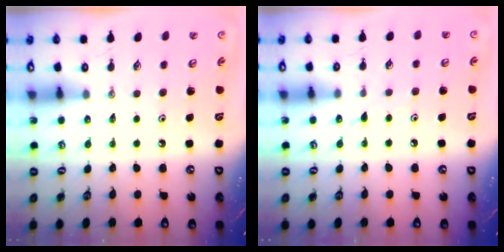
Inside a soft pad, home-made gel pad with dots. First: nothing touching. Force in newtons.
{"total": 6.5, "press": 6.5, "slide": 0.7}